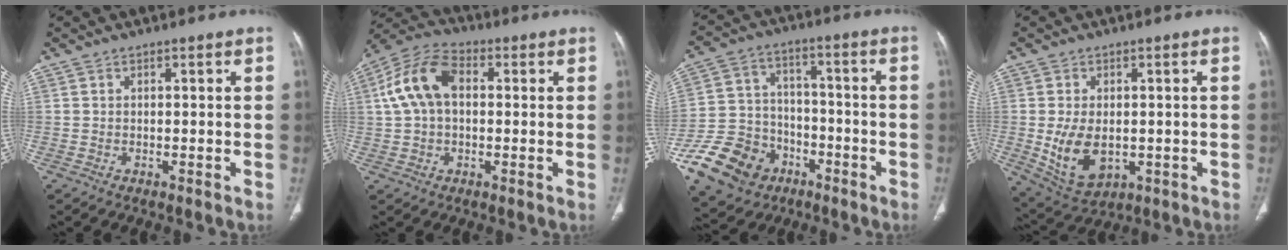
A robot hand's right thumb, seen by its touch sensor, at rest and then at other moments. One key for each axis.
{"total": 11.6, "fx": 1.6, "fy": 7.5, "fz": 8.7, "tx": -0.171, "ty": 0.032, "tz": 0.023}
{"total": 17.3, "fx": -8.9, "fy": 13.0, "fz": 7.1, "tx": -0.127, "ty": 0.057, "tz": -0.151}
{"total": 9.7, "fx": -1.1, "fy": 6.2, "fz": 7.3, "tx": -0.124, "ty": -0.008, "tz": 0.002}